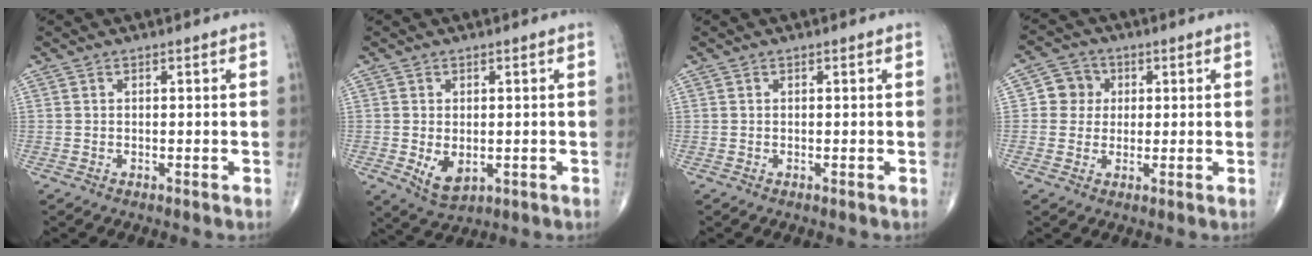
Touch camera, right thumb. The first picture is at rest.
{"total": 5.3, "force": [-0.9, 3.3, 4.0], "torque": [-0.063, -0.012, -0.003]}
{"total": 0.0}
{"total": 5.3, "force": [0.8, 5.1, 1.3], "torque": [0.009, 0.006, 0.006]}